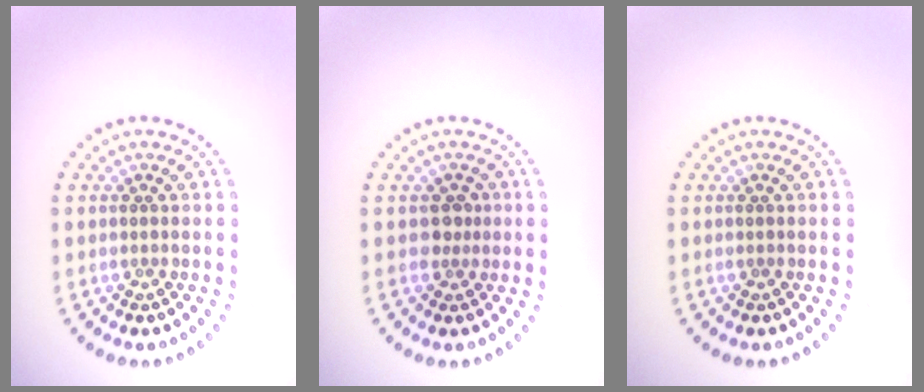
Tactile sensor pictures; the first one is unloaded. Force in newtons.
{"total": 1.3, "press": 1.0, "slide": 0.8}
{"total": 0.0}